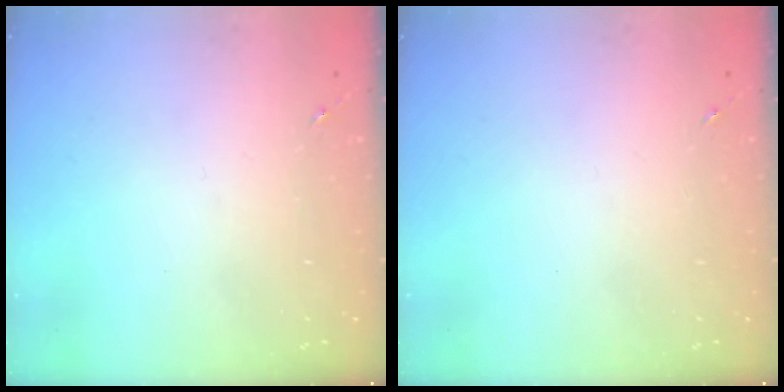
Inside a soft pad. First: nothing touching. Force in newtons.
{"total": 0.0}